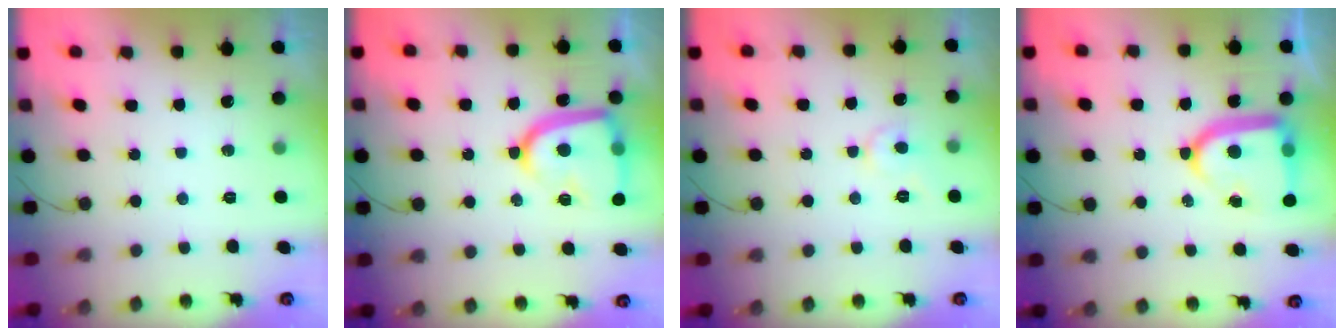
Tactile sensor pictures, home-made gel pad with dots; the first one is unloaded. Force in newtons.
{"total": 17.2, "press": 17.1, "slide": 1.6}
{"total": 4.7, "press": 4.6, "slide": 0.6}
{"total": 15.3, "press": 15.2, "slide": 1.5}